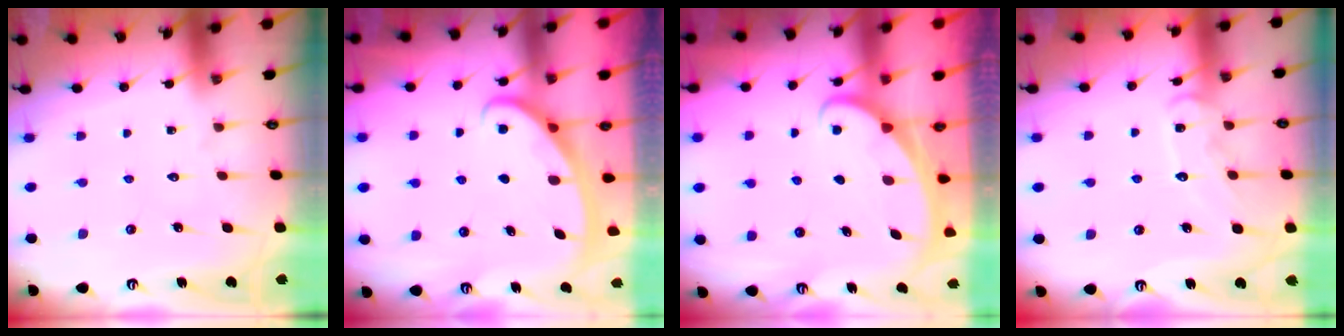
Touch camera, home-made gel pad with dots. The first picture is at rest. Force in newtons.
{"total": 3.0, "press": 2.9, "slide": 0.4}
{"total": 1.6, "press": 1.6, "slide": 0.1}
{"total": 10.0, "press": 10.0, "slide": 0.8}